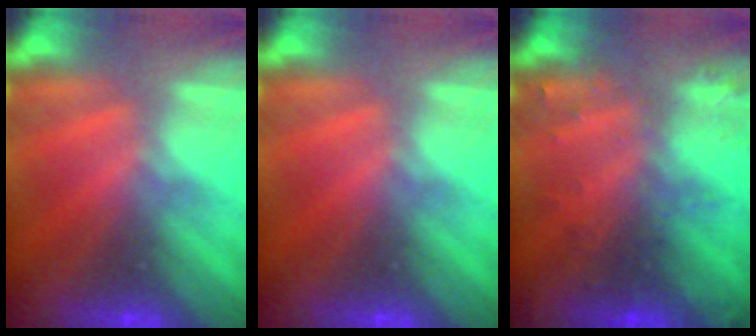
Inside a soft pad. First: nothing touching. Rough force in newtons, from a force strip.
{"total": 0.0}
{"total": 2.9}